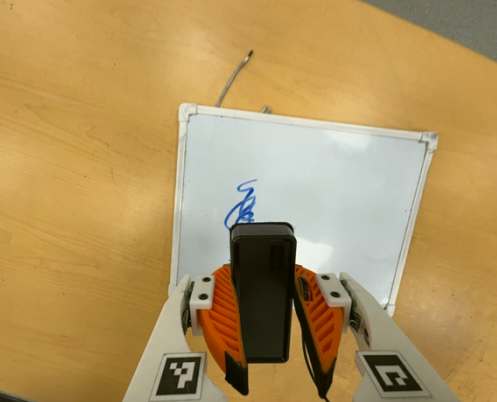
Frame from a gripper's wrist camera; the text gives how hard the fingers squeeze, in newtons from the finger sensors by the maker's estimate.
{"total": 7.9, "left": 6.6, "right": 9.2}